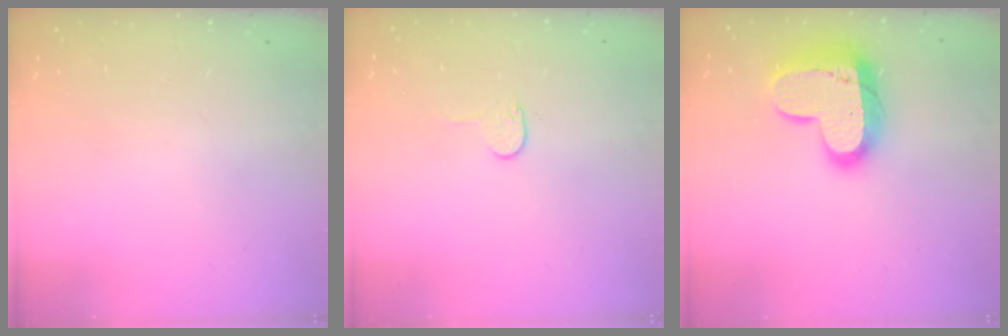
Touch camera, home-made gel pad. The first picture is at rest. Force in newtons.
{"total": 3.8, "press": 3.8, "slide": 0.4}
{"total": 19.0, "press": 19.0, "slide": 1.5}